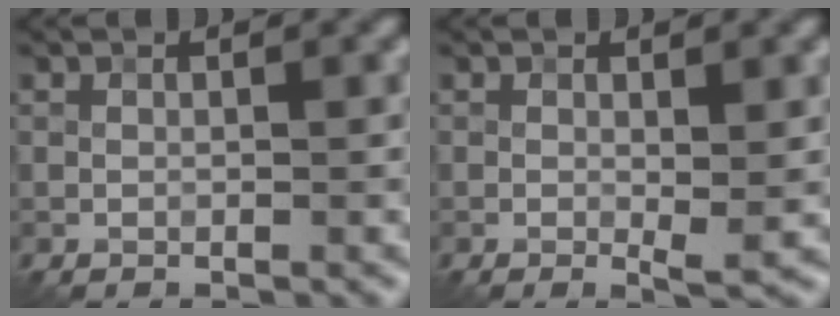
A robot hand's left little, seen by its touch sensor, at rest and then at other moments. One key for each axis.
{"total": 1.5, "fx": 0.1, "fy": 0.2, "fz": 1.4, "tx": -0.021, "ty": -0.008, "tz": -0.001}